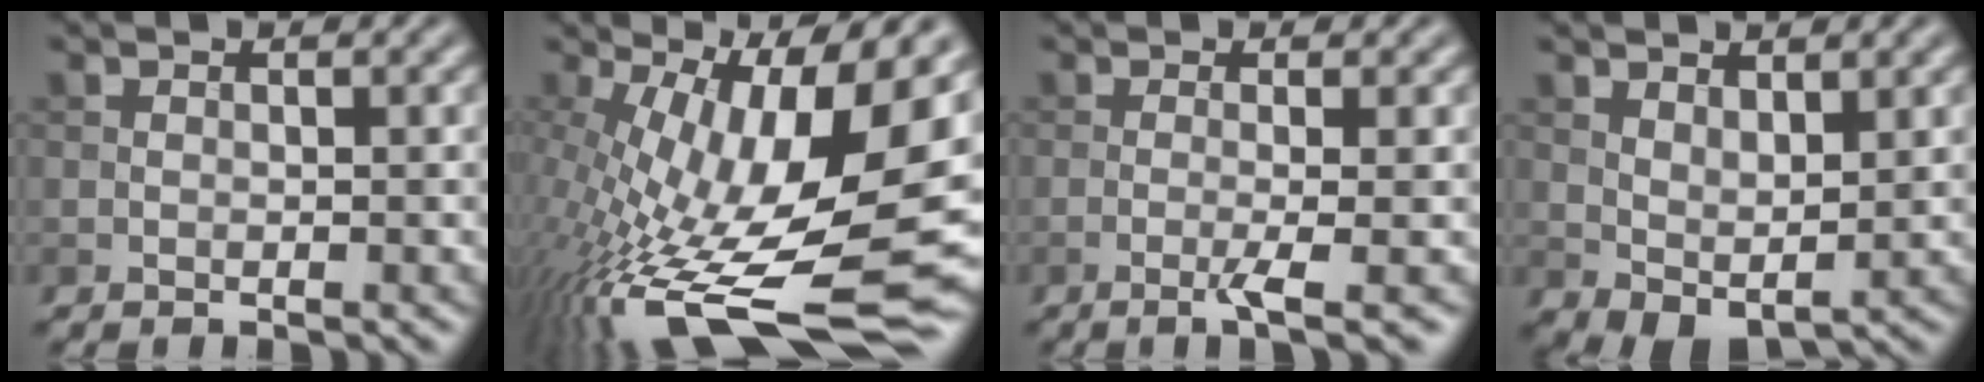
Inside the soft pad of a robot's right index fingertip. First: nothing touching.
{"total": 18.6, "force": [-2.7, 6.7, 17.2], "torque": [-0.288, -0.023, -0.039]}
{"total": 3.0, "force": [-0.7, 0.5, 2.8], "torque": [-0.044, -0.005, -0.019]}
{"total": 3.1, "force": [1.1, 1.7, 2.4], "torque": [-0.044, -0.006, 0.027]}